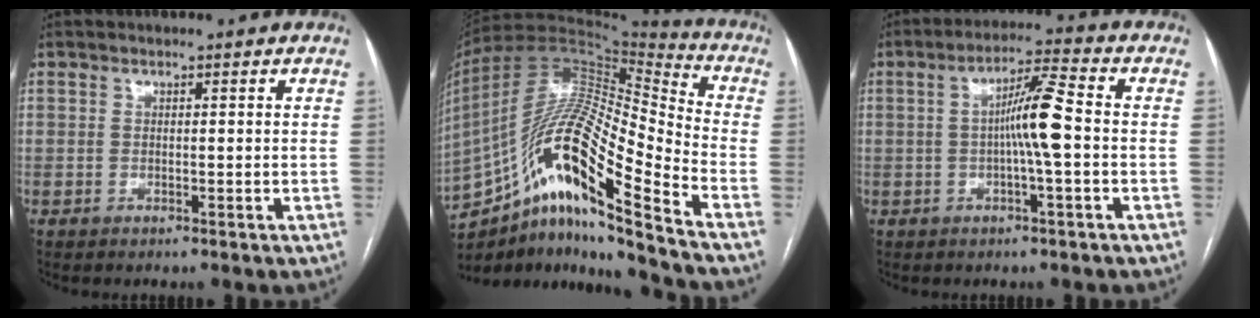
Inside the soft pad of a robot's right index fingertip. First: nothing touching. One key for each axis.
{"total": 22.0, "fx": -13.2, "fy": 2.0, "fz": 17.5, "tx": -0.347, "ty": 0.005, "tz": -0.238}
{"total": 7.2, "fx": -0.6, "fy": -0.1, "fz": 7.2, "tx": -0.129, "ty": 0.012, "tz": -0.013}